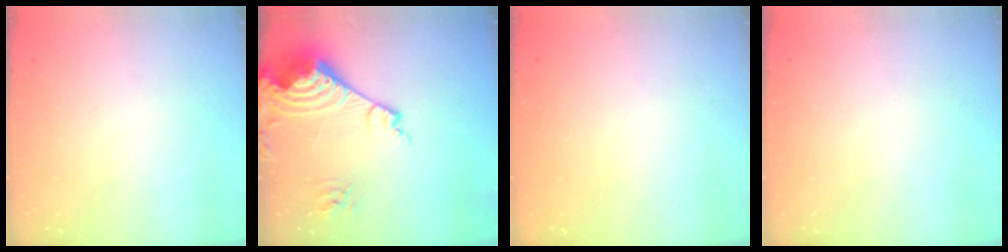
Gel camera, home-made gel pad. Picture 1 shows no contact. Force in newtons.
{"total": 16.3, "press": 16.2, "slide": 1.9}
{"total": 1.5, "press": 1.2, "slide": 0.8}
{"total": 0.0}